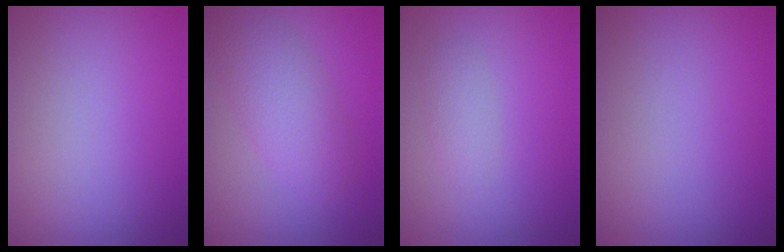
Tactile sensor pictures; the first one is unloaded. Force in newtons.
{"total": 4.1, "press": 4.1, "slide": 0.1}
{"total": 1.4, "press": 1.4, "slide": 0.1}
{"total": 0.0}